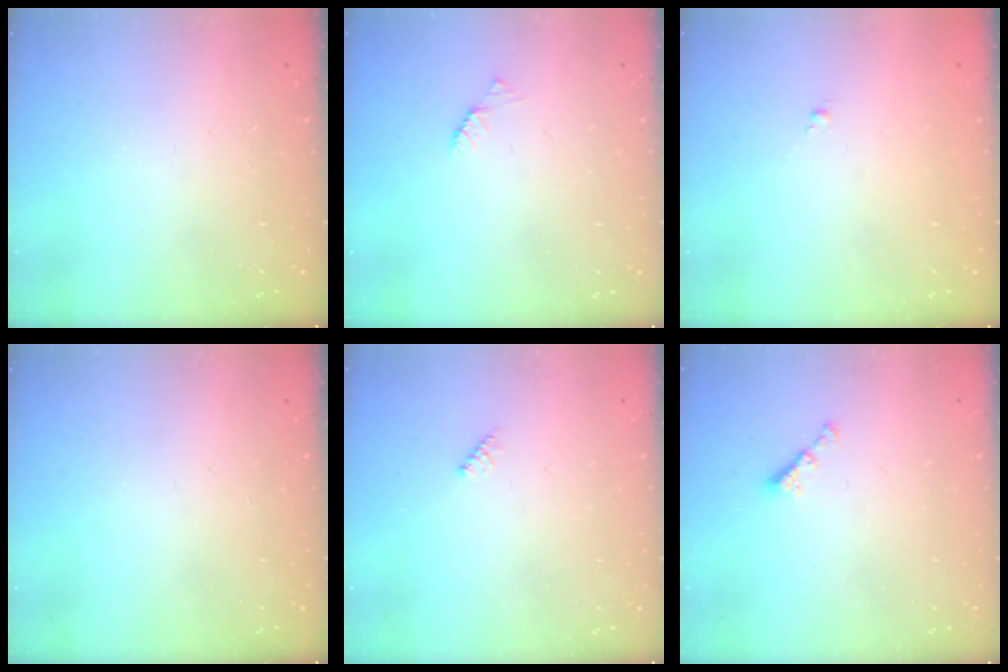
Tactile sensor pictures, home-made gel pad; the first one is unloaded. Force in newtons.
{"total": 2.8, "press": 2.8, "slide": 0.5}
{"total": 0.0}
{"total": 0.0}
{"total": 2.3, "press": 2.3, "slide": 0.4}
{"total": 2.4, "press": 2.4, "slide": 0.4}